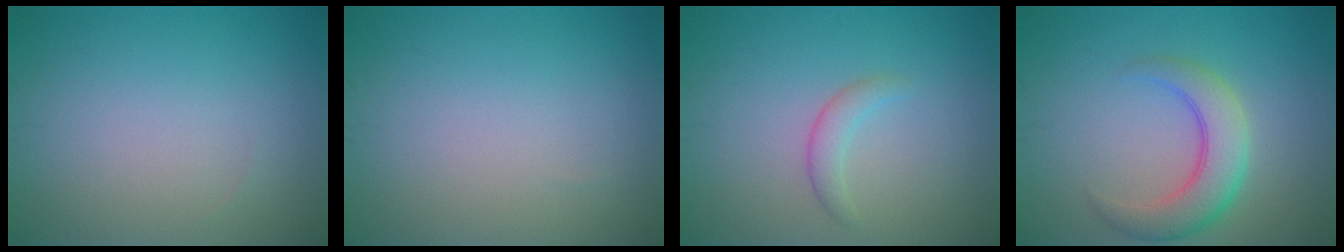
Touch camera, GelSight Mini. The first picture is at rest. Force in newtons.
{"total": 0.0}
{"total": 1.6, "press": 1.6, "slide": 0.2}
{"total": 4.7, "press": 4.7, "slide": 0.2}